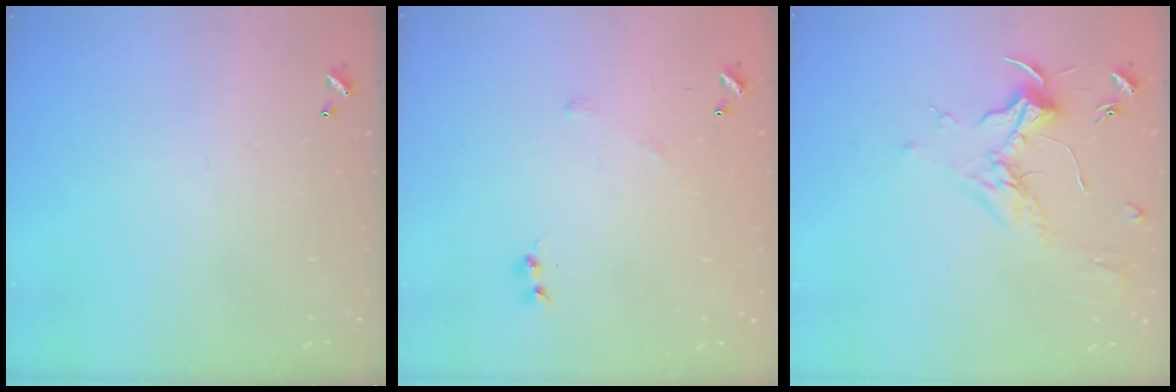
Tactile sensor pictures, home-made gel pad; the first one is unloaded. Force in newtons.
{"total": 5.0, "press": 4.9, "slide": 0.9}
{"total": 1.9, "press": 1.7, "slide": 0.8}